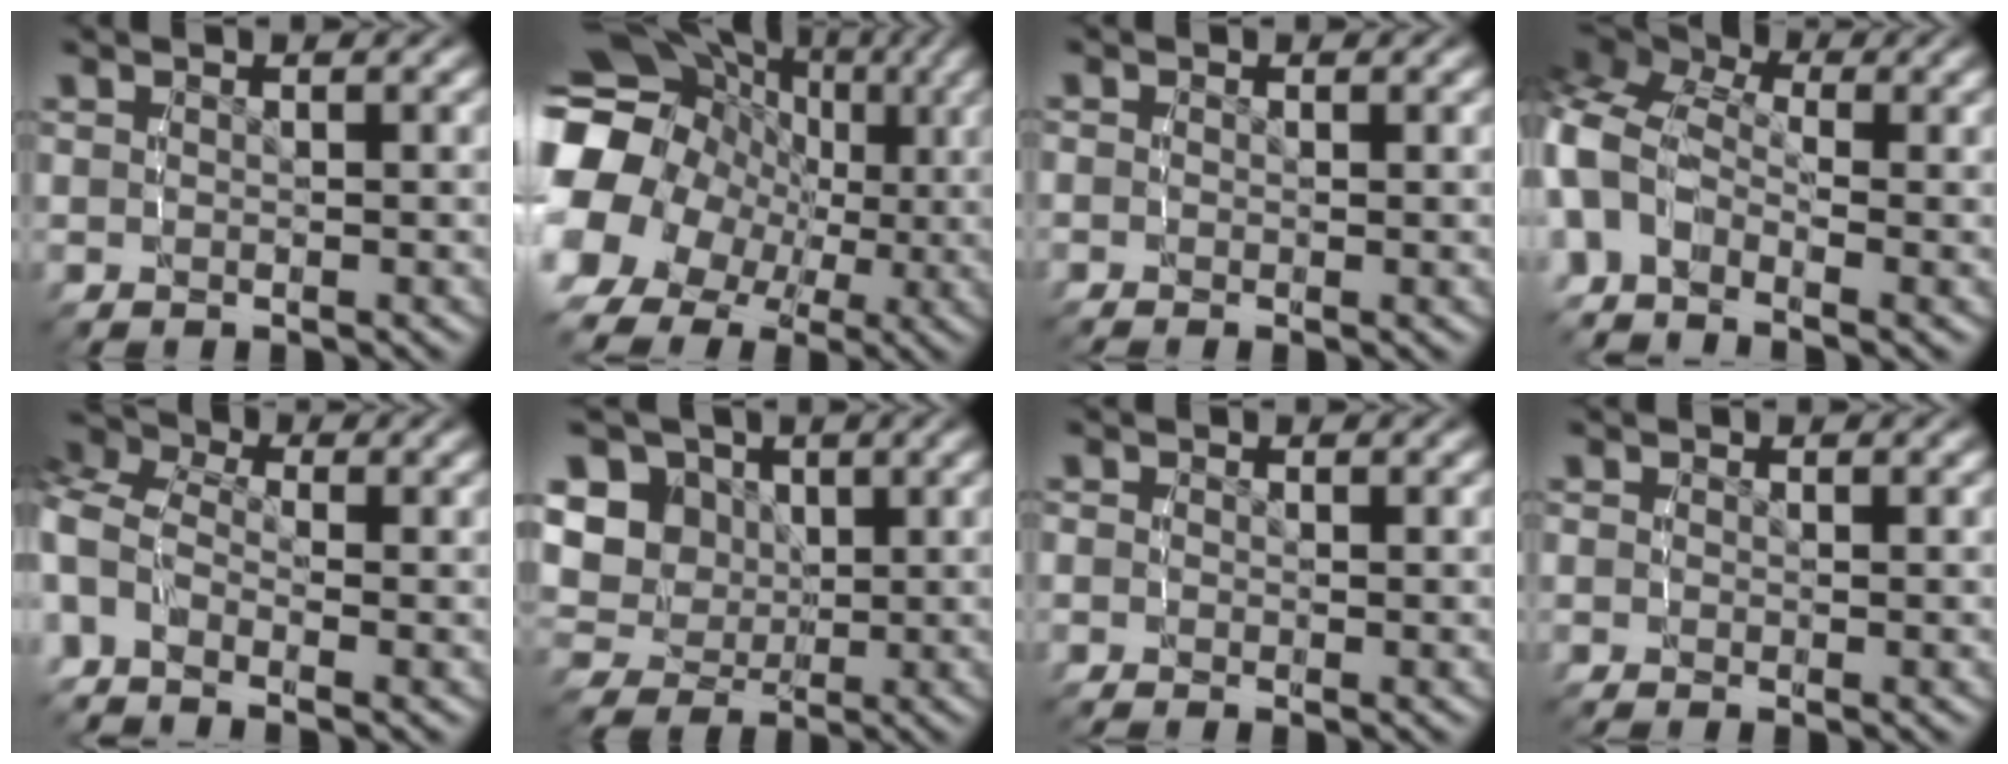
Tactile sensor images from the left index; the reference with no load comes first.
{"total": 16.4, "force": [1.6, 13.5, 9.2], "torque": [-0.182, -0.013, 0.009]}
{"total": 0.0}
{"total": 9.5, "force": [-0.3, 7.9, 5.3], "torque": [-0.125, -0.011, -0.024]}
{"total": 8.7, "force": [1.2, 7.0, 5.0], "torque": [-0.108, 0.017, -0.013]}
{"total": 12.5, "force": [1.5, 11.3, 5.2], "torque": [-0.135, -0.025, 0.013]}
{"total": 0.8, "force": [-0.2, 0.8, 0.2], "torque": [-0.001, 0.006, -0.017]}
{"total": 0.5, "force": [-0.1, 0.5, 0.2], "torque": [-0.001, 0.004, -0.012]}